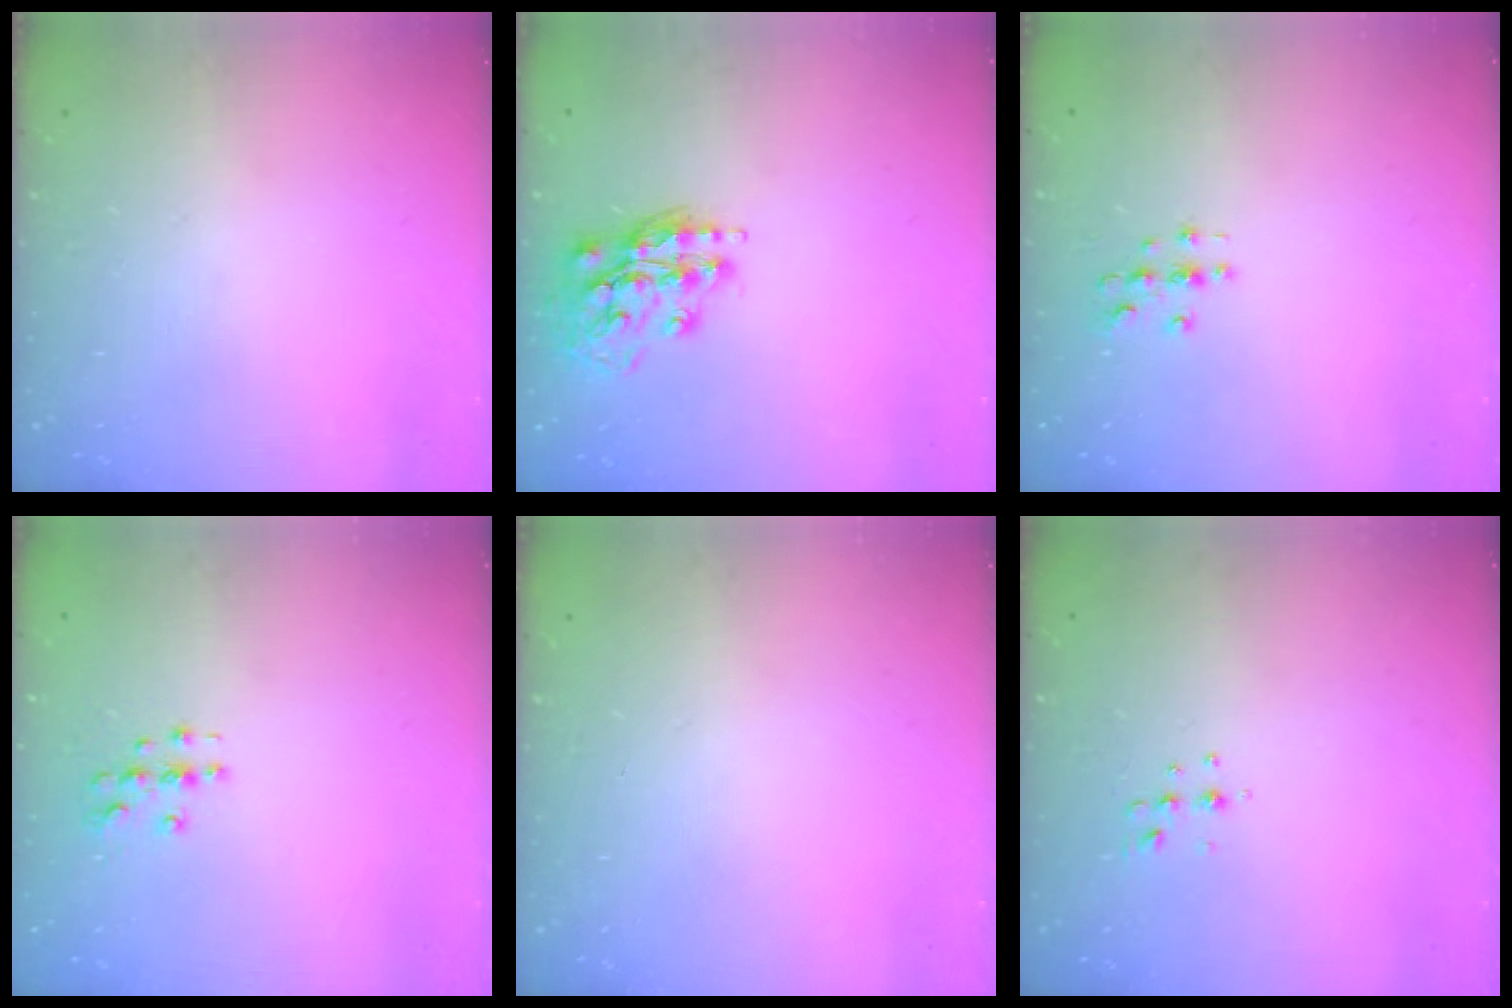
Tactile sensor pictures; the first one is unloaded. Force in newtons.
{"total": 14.9, "press": 14.9, "slide": 1.1}
{"total": 2.9, "press": 2.9, "slide": 0.3}
{"total": 3.9, "press": 3.9, "slide": 0.5}
{"total": 0.0}
{"total": 3.8, "press": 3.6, "slide": 1.4}